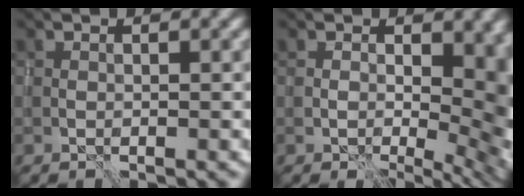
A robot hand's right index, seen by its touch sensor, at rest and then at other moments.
{"total": 11.6, "force": [0.4, 6.6, 9.5], "torque": [-0.102, -0.011, 0.019]}